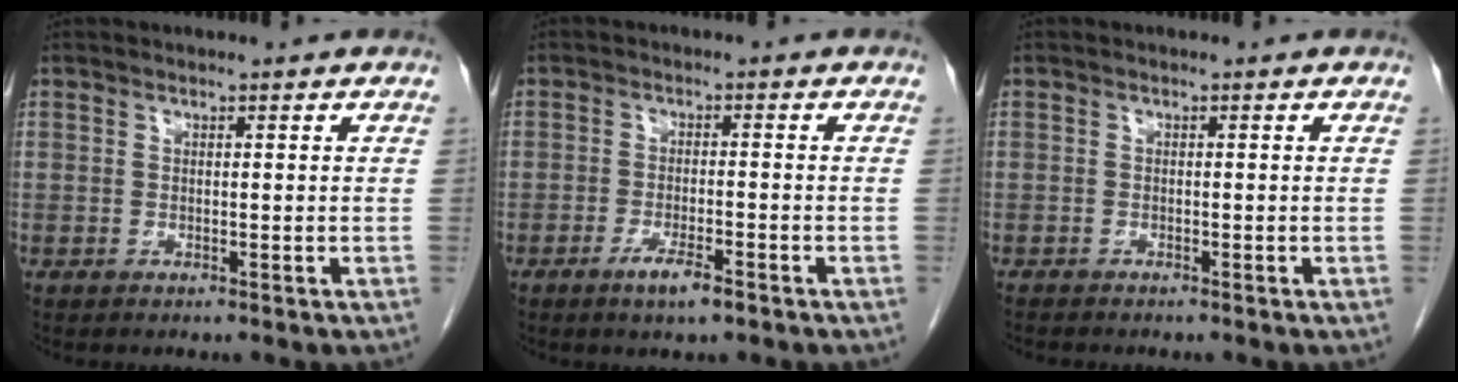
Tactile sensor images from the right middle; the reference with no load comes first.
{"total": 3.9, "force": [-2.5, 0.6, 3.0], "torque": [-0.056, -0.004, -0.042]}
{"total": 1.0, "force": [-1.0, 0.2, 0.2], "torque": [-0.007, -0.002, -0.016]}